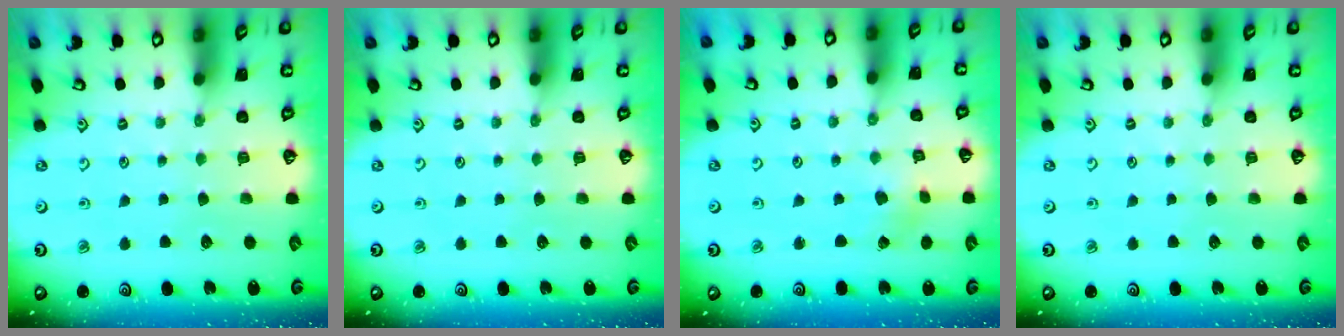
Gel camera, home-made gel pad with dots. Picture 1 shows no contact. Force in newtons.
{"total": 0.0}
{"total": 2.2, "press": 2.2, "slide": 0.4}
{"total": 0.0}